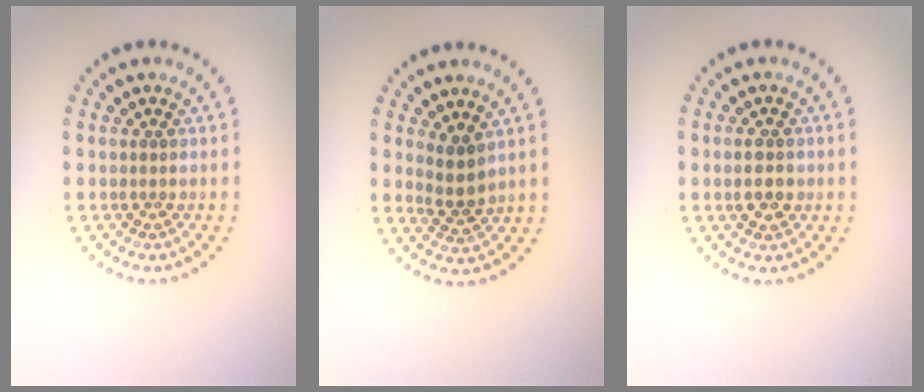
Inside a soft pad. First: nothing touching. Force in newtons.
{"total": 2.4, "press": 1.9, "slide": 1.4}
{"total": 2.0, "press": 2.0, "slide": 0.1}